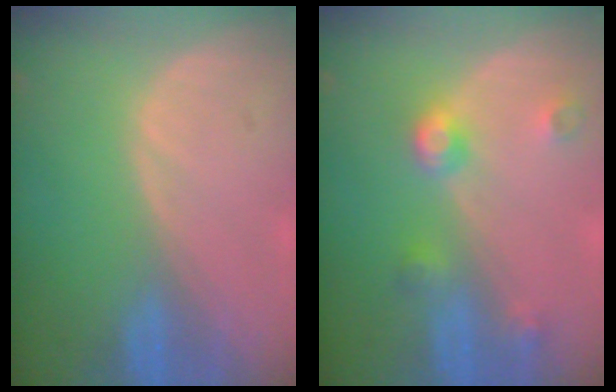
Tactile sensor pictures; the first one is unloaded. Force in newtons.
{"total": 4.4, "press": 3.9, "slide": 2.1}